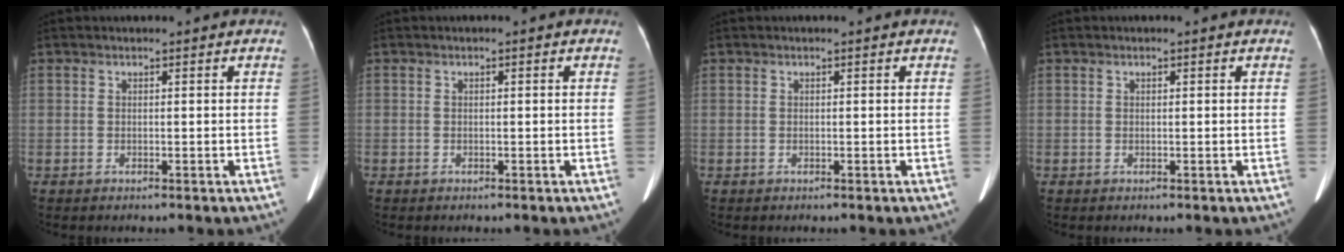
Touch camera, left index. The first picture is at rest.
{"total": 0.6, "force": [-0.3, 0.6, -0.1], "torque": [0.000, 0.007, -0.006]}
{"total": 0.0}
{"total": 0.0}